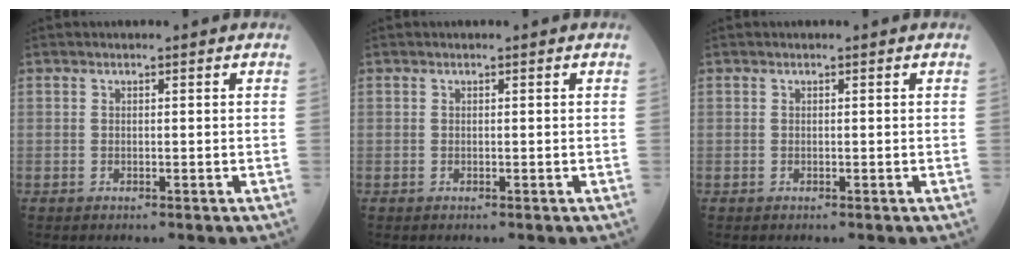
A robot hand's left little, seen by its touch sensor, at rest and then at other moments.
{"total": 0.0}
{"total": 0.0}